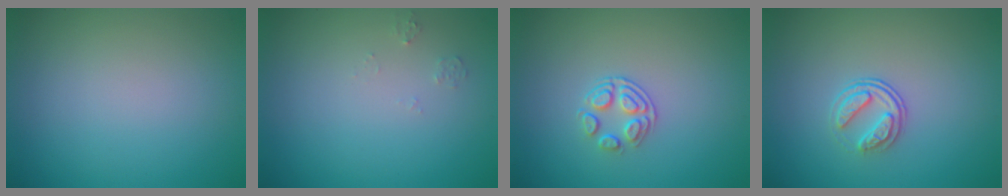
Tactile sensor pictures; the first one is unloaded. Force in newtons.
{"total": 0.7, "press": 0.7, "slide": 0.1}
{"total": 2.1, "press": 1.4, "slide": 1.5}
{"total": 2.3, "press": 1.7, "slide": 1.6}